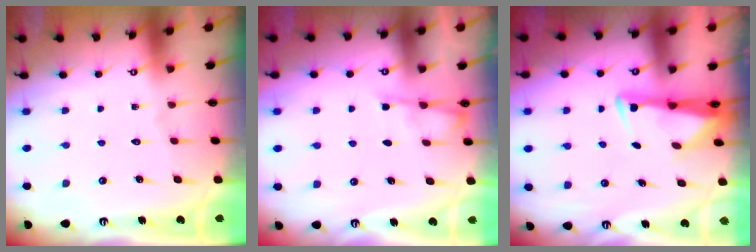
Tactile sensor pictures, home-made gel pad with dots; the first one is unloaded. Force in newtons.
{"total": 2.2, "press": 2.2, "slide": 0.3}
{"total": 3.0, "press": 2.8, "slide": 0.9}